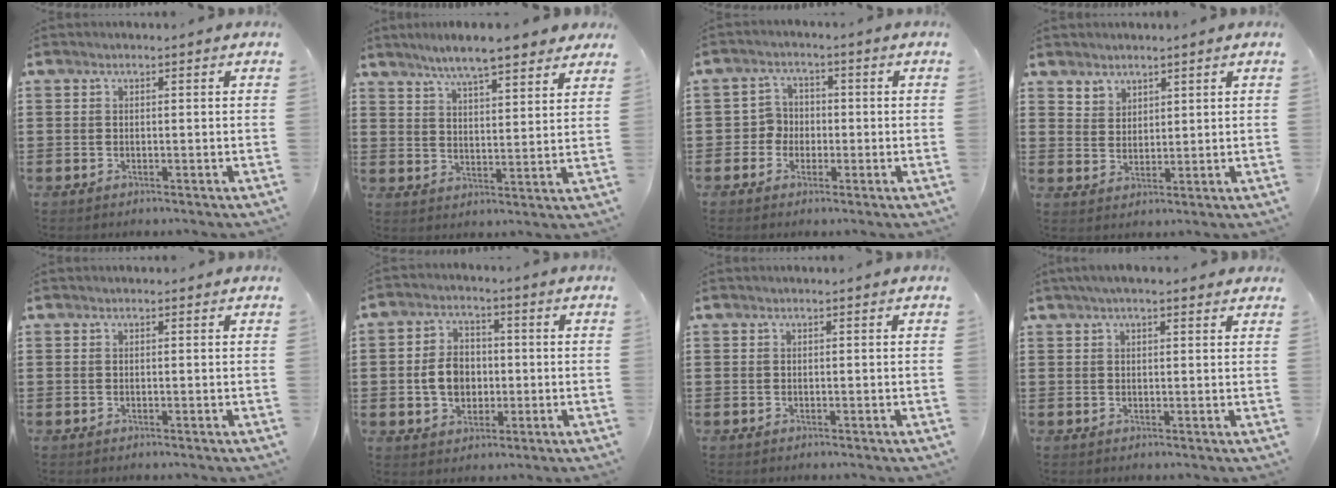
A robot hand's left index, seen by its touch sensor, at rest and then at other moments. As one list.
[{"total": 6.5, "force": [5.8, 0.6, 2.8], "torque": [-0.075, -0.015, 0.102]}, {"total": 3.7, "force": [-1.3, 3.3, 0.7], "torque": [-0.029, 0.009, -0.031]}, {"total": 3.1, "force": [2.6, 1.7, -0.2], "torque": [-0.005, 0.001, 0.049]}, {"total": 0.0}, {"total": 6.3, "force": [-0.6, 4.8, 4.0], "torque": [-0.082, 0.008, -0.015]}, {"total": 0.0}, {"total": 2.9, "force": [2.1, 0.8, 1.9], "torque": [-0.041, 0.007, 0.037]}]